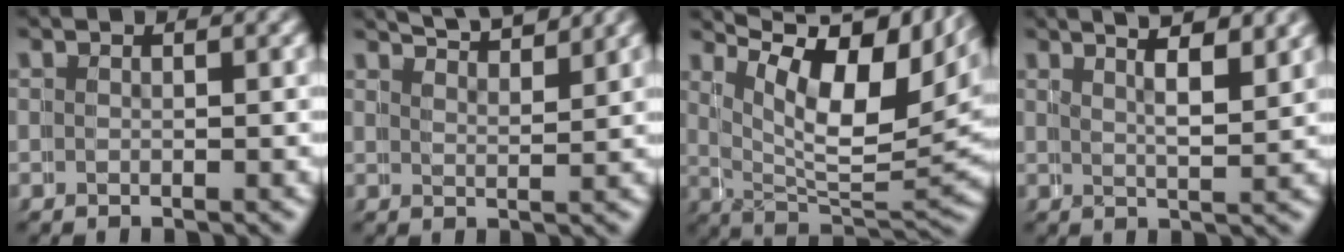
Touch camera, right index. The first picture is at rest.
{"total": 5.2, "force": [4.9, 0.7, 1.4], "torque": [-0.028, 0.004, 0.077]}
{"total": 15.4, "force": [8.5, 7.0, 10.7], "torque": [-0.165, 0.028, 0.112]}
{"total": 4.7, "force": [3.5, 1.3, 3.0], "torque": [-0.040, 0.009, 0.047]}